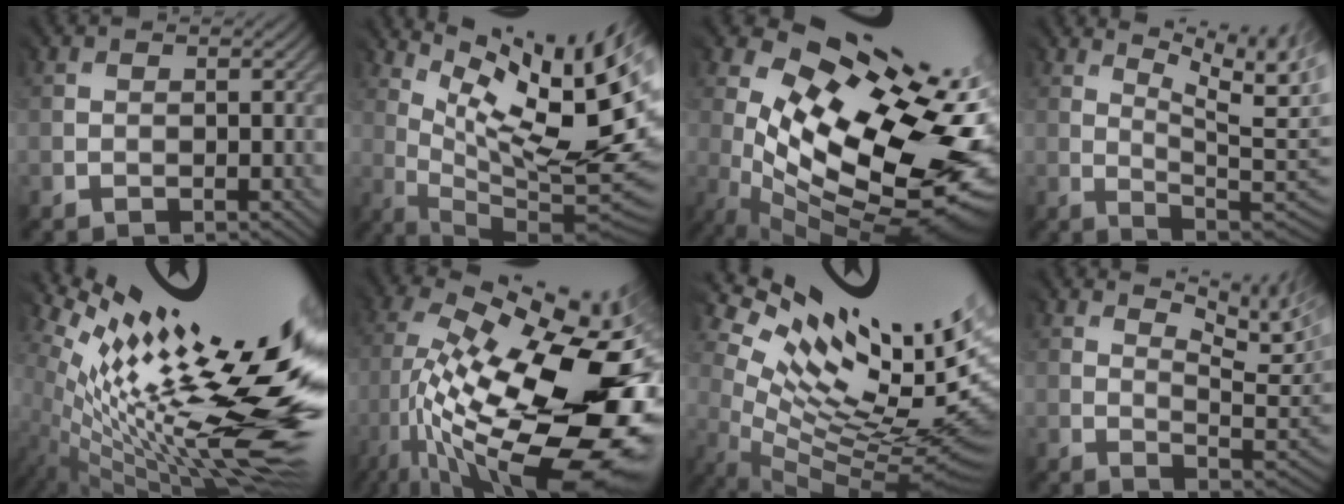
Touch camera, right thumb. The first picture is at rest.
{"total": 13.6, "force": [5.9, 2.5, 12.0], "torque": [-0.200, -0.015, 0.128]}
{"total": 16.0, "force": [1.0, 6.7, 14.5], "torque": [-0.223, -0.011, 0.047]}
{"total": 12.0, "force": [4.9, 3.7, 10.3], "torque": [-0.149, 0.023, 0.087]}
{"total": 18.4, "force": [2.8, 5.6, 17.3], "torque": [-0.301, -0.013, 0.062]}
{"total": 18.5, "force": [-3.5, 7.5, 16.6], "torque": [-0.285, -0.016, -0.052]}
{"total": 14.2, "force": [6.7, 4.1, 11.9], "torque": [-0.210, 0.002, 0.148]}
{"total": 11.1, "force": [4.8, 3.8, 9.3], "torque": [-0.149, 0.009, 0.084]}